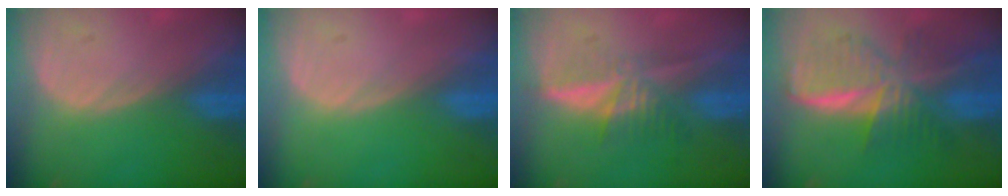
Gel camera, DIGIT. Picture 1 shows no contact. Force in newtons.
{"total": 0.0}
{"total": 5.3, "press": 5.2, "slide": 1.1}
{"total": 9.1, "press": 9.1, "slide": 0.6}